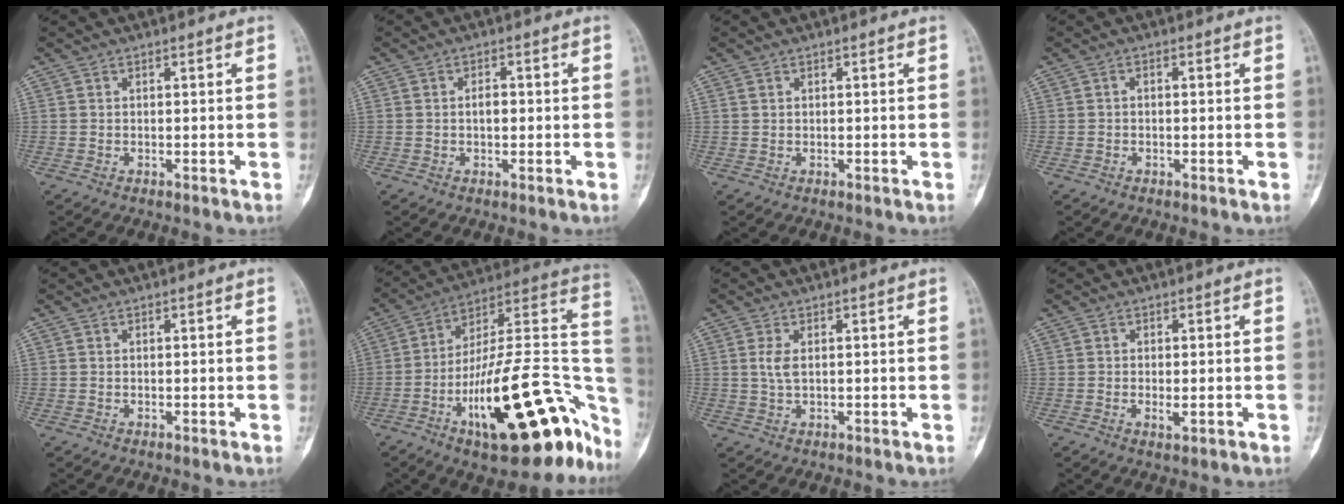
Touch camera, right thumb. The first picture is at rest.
{"total": 2.2, "force": [0.0, 1.4, 1.7], "torque": [-0.019, 0.004, -0.002]}
{"total": 0.6, "force": [0.4, 0.5, 0.2], "torque": [0.001, 0.001, 0.007]}
{"total": 0.7, "force": [-0.1, 0.4, 0.6], "torque": [-0.009, 0.003, -0.007]}
{"total": 0.0}
{"total": 30.6, "force": [-14.3, 11.1, 24.7], "torque": [-0.281, 0.099, -0.220]}
{"total": 2.6, "force": [0.5, 1.2, 2.2], "torque": [-0.050, 0.002, 0.012]}
{"total": 1.9, "force": [-0.4, 0.8, 1.7], "torque": [-0.029, -0.003, -0.005]}